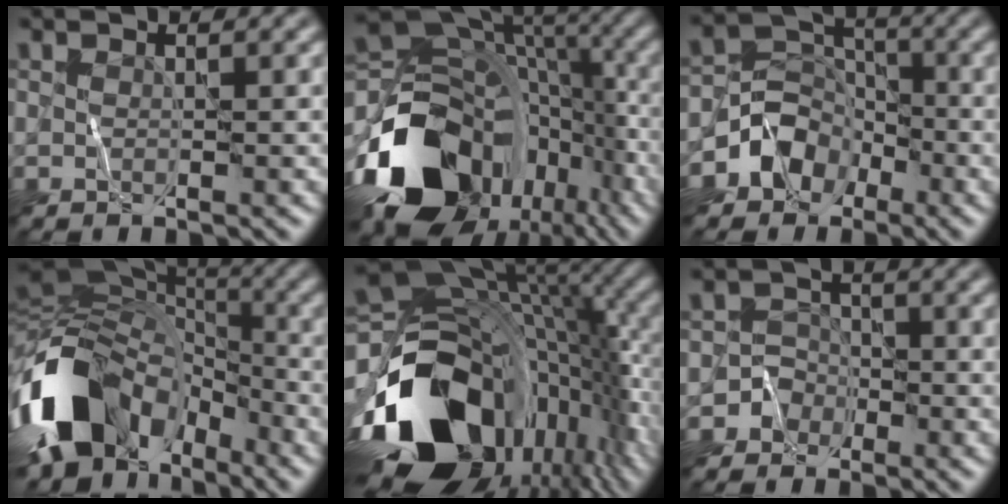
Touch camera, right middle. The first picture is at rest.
{"total": 17.2, "force": [-7.6, 11.5, 10.3], "torque": [-0.204, -0.030, -0.110]}
{"total": 5.6, "force": [-3.0, 4.4, 1.8], "torque": [-0.013, 0.004, -0.061]}
{"total": 16.4, "force": [-6.1, 11.1, 10.4], "torque": [-0.236, -0.015, -0.113]}
{"total": 18.1, "force": [-6.5, 11.6, 12.3], "torque": [-0.245, -0.048, -0.103]}
{"total": 3.0, "force": [-1.6, 2.5, -0.2], "torque": [0.044, 0.011, -0.041]}